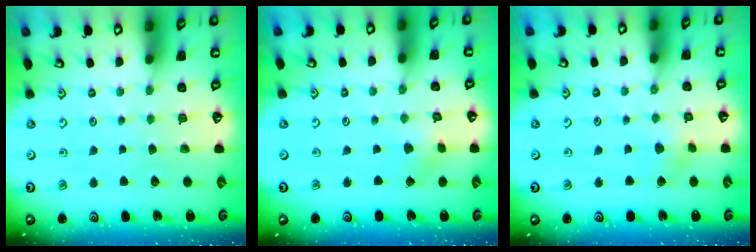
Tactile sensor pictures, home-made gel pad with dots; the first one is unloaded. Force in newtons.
{"total": 1.8, "press": 1.8, "slide": 0.3}
{"total": 3.3, "press": 3.3, "slide": 0.4}